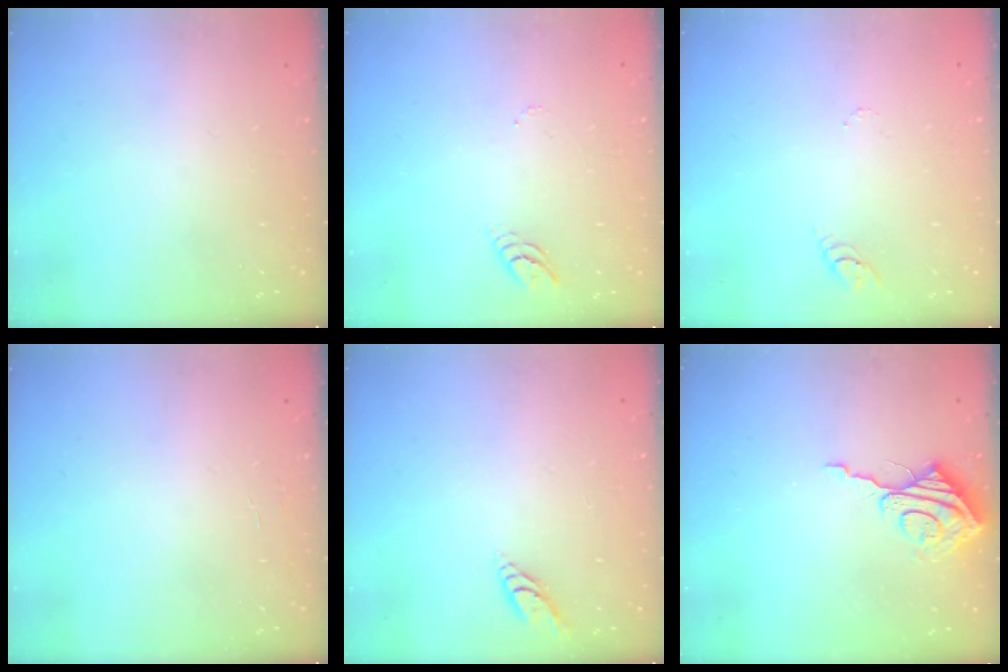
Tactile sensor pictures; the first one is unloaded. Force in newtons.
{"total": 3.1, "press": 3.1, "slide": 0.4}
{"total": 2.9, "press": 2.9, "slide": 0.4}
{"total": 1.3, "press": 1.3, "slide": 0.1}
{"total": 4.3, "press": 4.3, "slide": 0.5}
{"total": 9.2, "press": 9.1, "slide": 0.9}